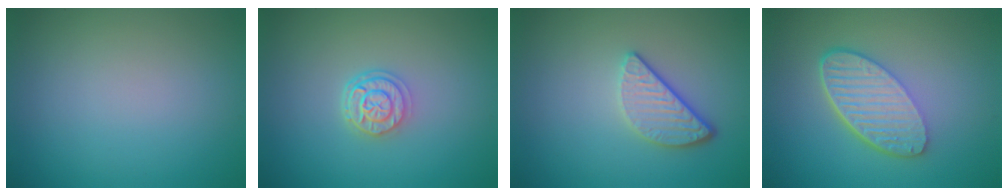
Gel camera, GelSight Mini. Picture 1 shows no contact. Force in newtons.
{"total": 2.7, "press": 2.2, "slide": 1.5}
{"total": 3.3, "press": 2.7, "slide": 1.8}
{"total": 5.9, "press": 4.3, "slide": 4.1}